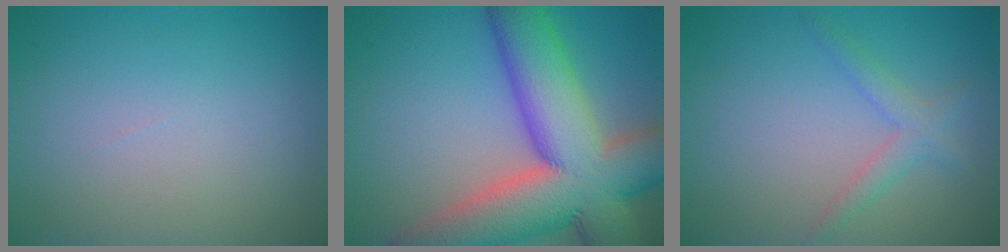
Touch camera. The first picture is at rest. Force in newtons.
{"total": 16.2, "press": 16.1, "slide": 1.0}
{"total": 2.1, "press": 2.1, "slide": 0.1}